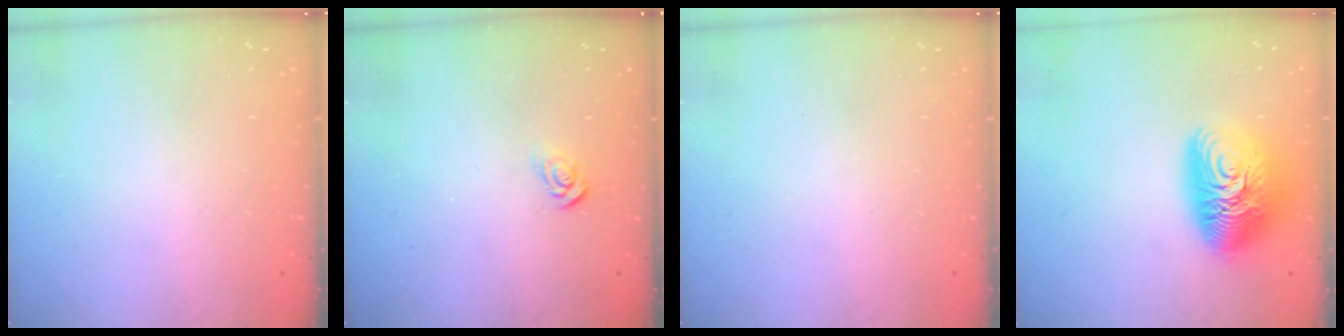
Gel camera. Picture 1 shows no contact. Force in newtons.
{"total": 3.7, "press": 3.7, "slide": 0.2}
{"total": 0.0}
{"total": 13.7, "press": 13.6, "slide": 1.1}